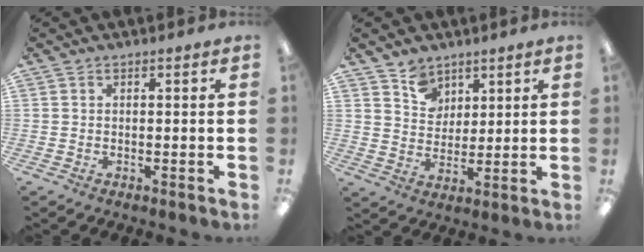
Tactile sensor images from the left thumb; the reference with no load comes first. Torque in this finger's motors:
{"motor_torque": [-0.02, 0.07, -0.36, 0.07, -0.01]}